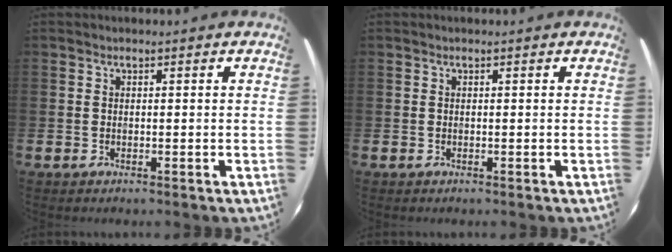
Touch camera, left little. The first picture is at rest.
{"total": 0.0}